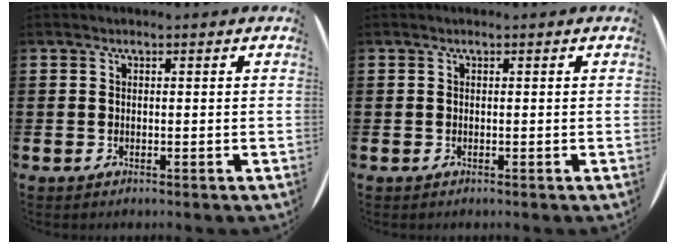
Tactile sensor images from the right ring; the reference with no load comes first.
{"total": 0.0}